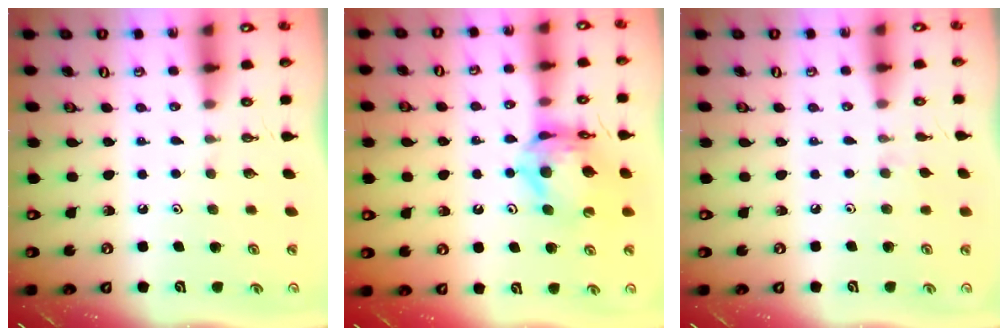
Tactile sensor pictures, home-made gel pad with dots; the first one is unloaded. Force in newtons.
{"total": 11.5, "press": 11.4, "slide": 1.3}
{"total": 2.9, "press": 2.9, "slide": 0.4}